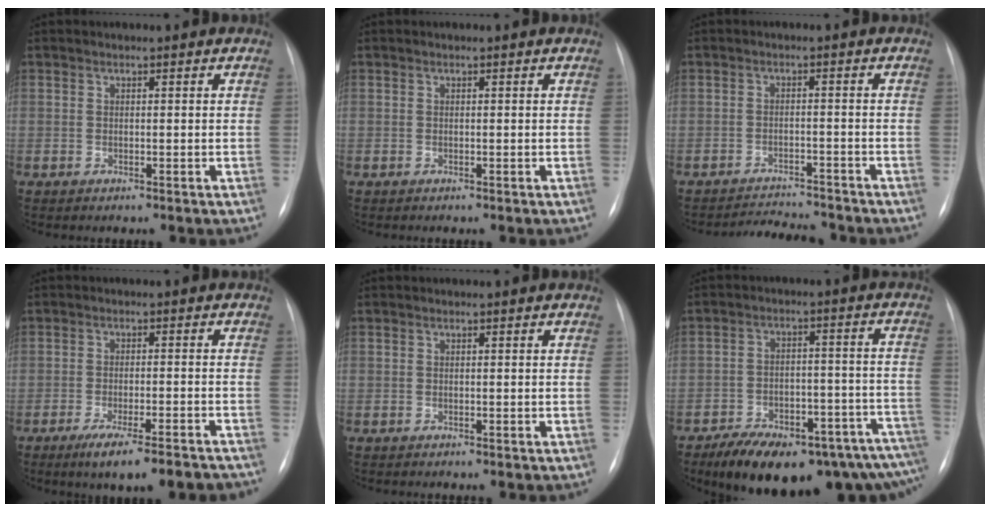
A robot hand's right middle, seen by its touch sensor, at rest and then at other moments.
{"total": 0.0}
{"total": 6.1, "force": [-6.0, 0.5, 0.9], "torque": [-0.014, -0.002, -0.090]}
{"total": 11.3, "force": [-8.9, 1.5, 6.7], "torque": [-0.081, -0.011, -0.126]}
{"total": 0.0}
{"total": 21.3, "force": [-16.2, 6.9, 11.9], "torque": [-0.107, 0.035, -0.217]}